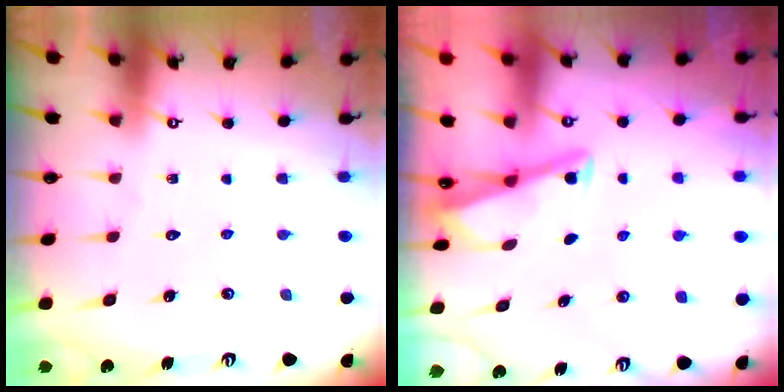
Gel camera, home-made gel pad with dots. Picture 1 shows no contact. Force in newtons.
{"total": 3.0, "press": 3.0, "slide": 0.3}